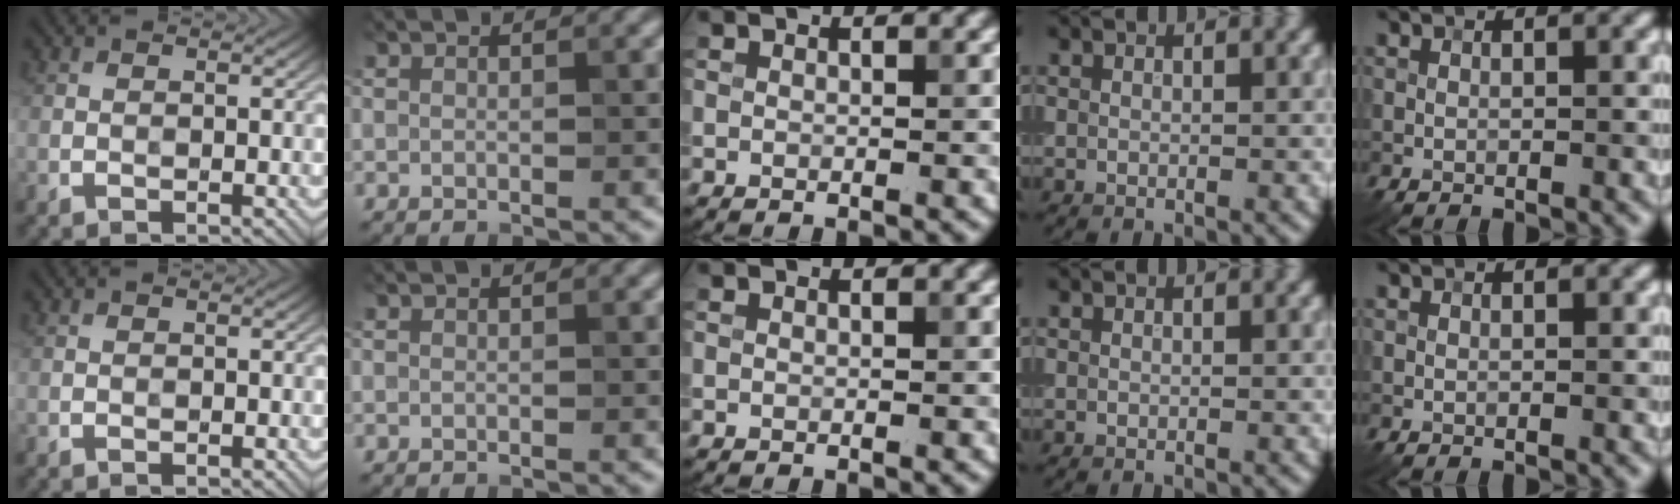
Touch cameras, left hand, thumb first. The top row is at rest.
{}